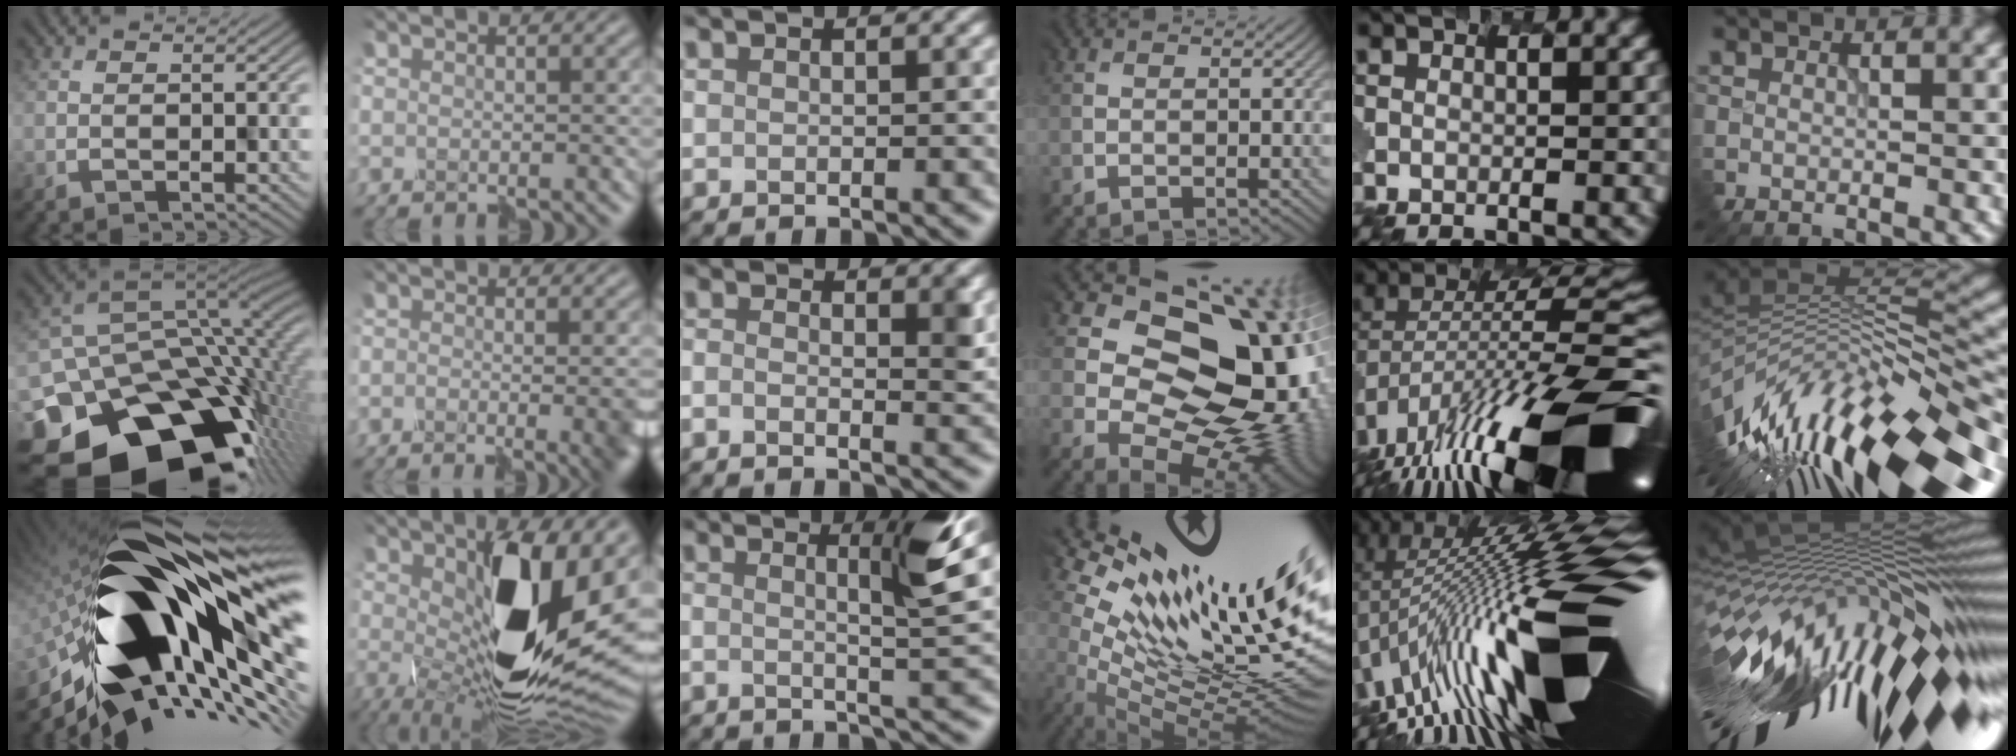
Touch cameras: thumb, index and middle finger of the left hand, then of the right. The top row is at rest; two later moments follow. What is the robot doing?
{"motion": "disassemble", "object": "hinged tin"}